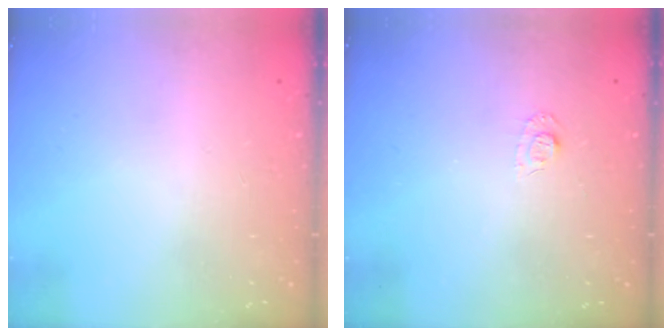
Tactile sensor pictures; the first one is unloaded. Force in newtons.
{"total": 5.5, "press": 5.4, "slide": 0.6}